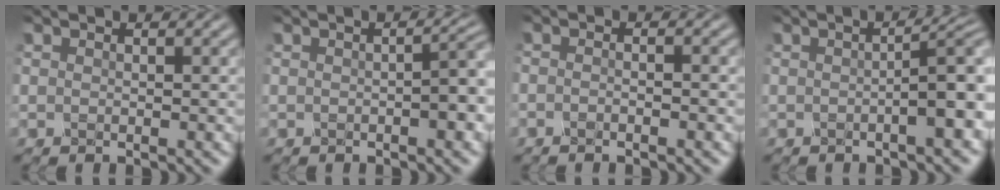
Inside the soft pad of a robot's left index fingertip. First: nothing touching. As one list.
[{"total": 4.2, "force": [-0.4, 1.7, 3.8], "torque": [-0.036, 0.013, -0.008]}, {"total": 1.1, "force": [-0.8, 0.2, 0.8], "torque": [-0.004, -0.013, -0.024]}, {"total": 5.6, "force": [-0.5, 1.5, 5.3], "torque": [-0.053, 0.011, -0.010]}]